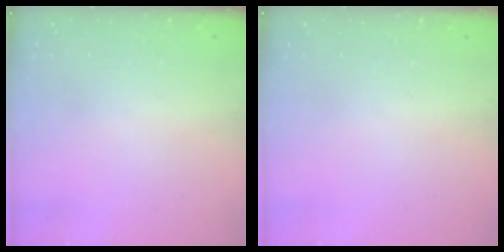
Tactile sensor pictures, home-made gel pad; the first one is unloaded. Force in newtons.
{"total": 0.0}